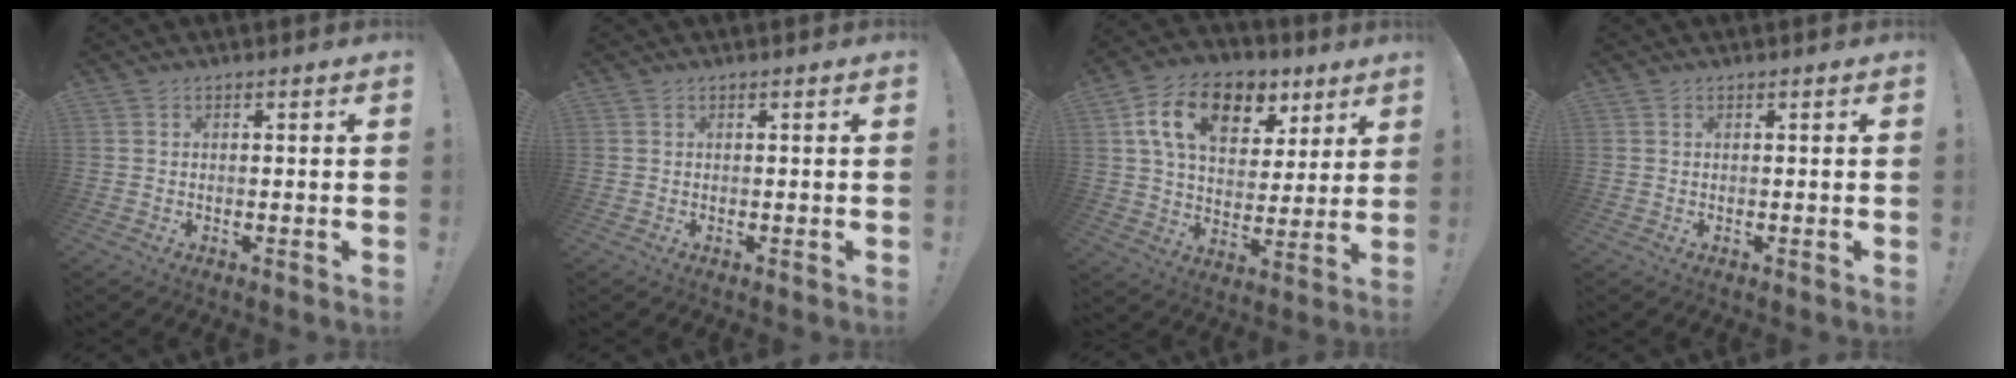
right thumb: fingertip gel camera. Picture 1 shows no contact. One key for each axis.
{"total": 0.0}
{"total": 17.4, "fx": 8.0, "fy": 11.3, "fz": 10.6, "tx": -0.174, "ty": -0.025, "tz": 0.145}
{"total": 0.0}